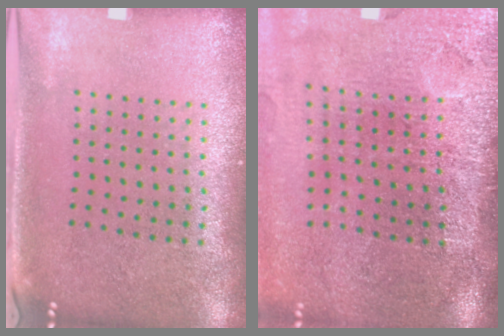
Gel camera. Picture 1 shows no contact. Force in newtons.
{"total": 4.5, "press": 3.7, "slide": 2.7}